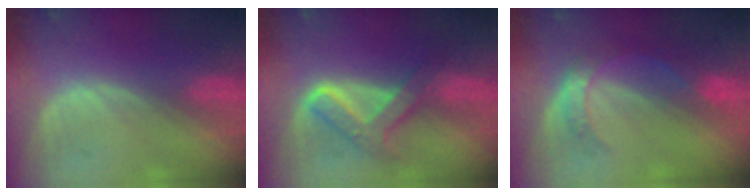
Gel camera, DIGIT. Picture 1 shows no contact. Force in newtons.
{"total": 6.1, "press": 6.1, "slide": 0.2}
{"total": 5.1, "press": 4.6, "slide": 2.2}